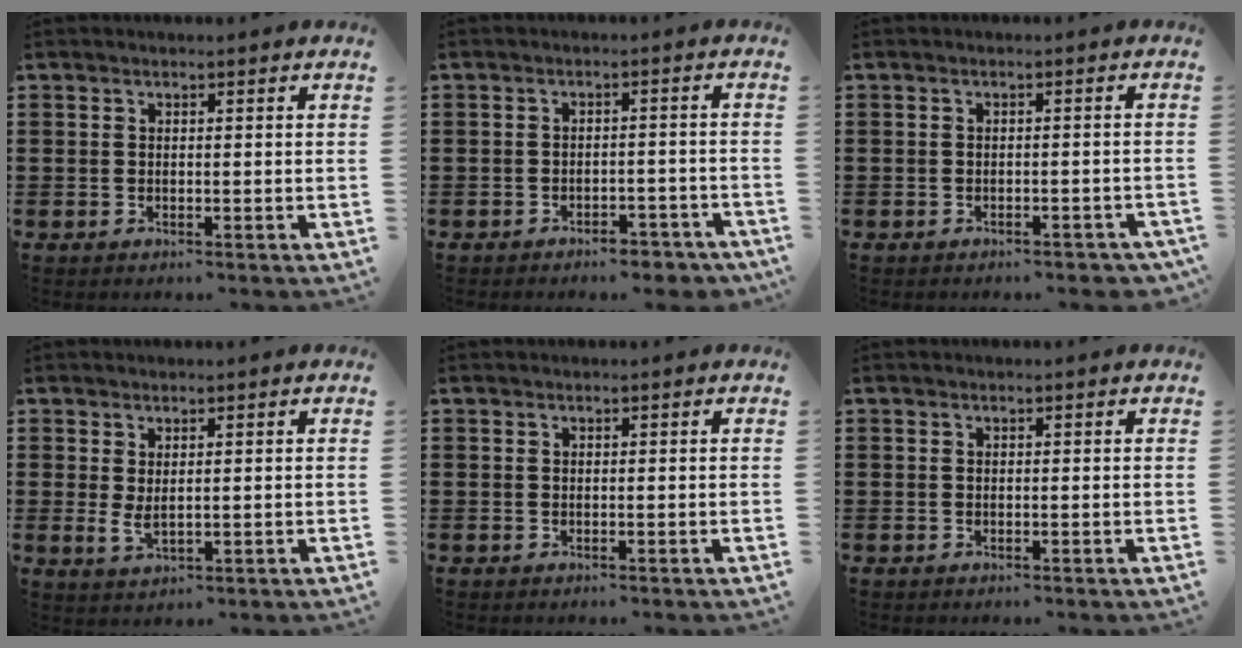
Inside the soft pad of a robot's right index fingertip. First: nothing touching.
{"total": 3.3, "force": [-3.1, 0.4, 0.9], "torque": [-0.019, 0.002, -0.062]}
{"total": 1.5, "force": [-1.4, 0.3, 0.4], "torque": [-0.013, -0.001, -0.028]}
{"total": 2.4, "force": [0.8, 0.9, 2.1], "torque": [-0.050, -0.003, 0.013]}
{"total": 0.0}
{"total": 0.0}